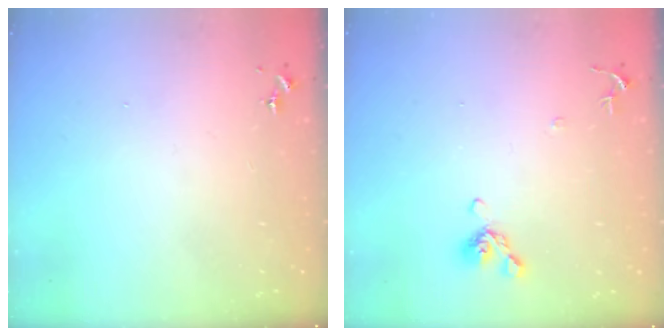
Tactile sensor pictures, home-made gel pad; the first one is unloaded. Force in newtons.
{"total": 8.7, "press": 8.5, "slide": 1.8}